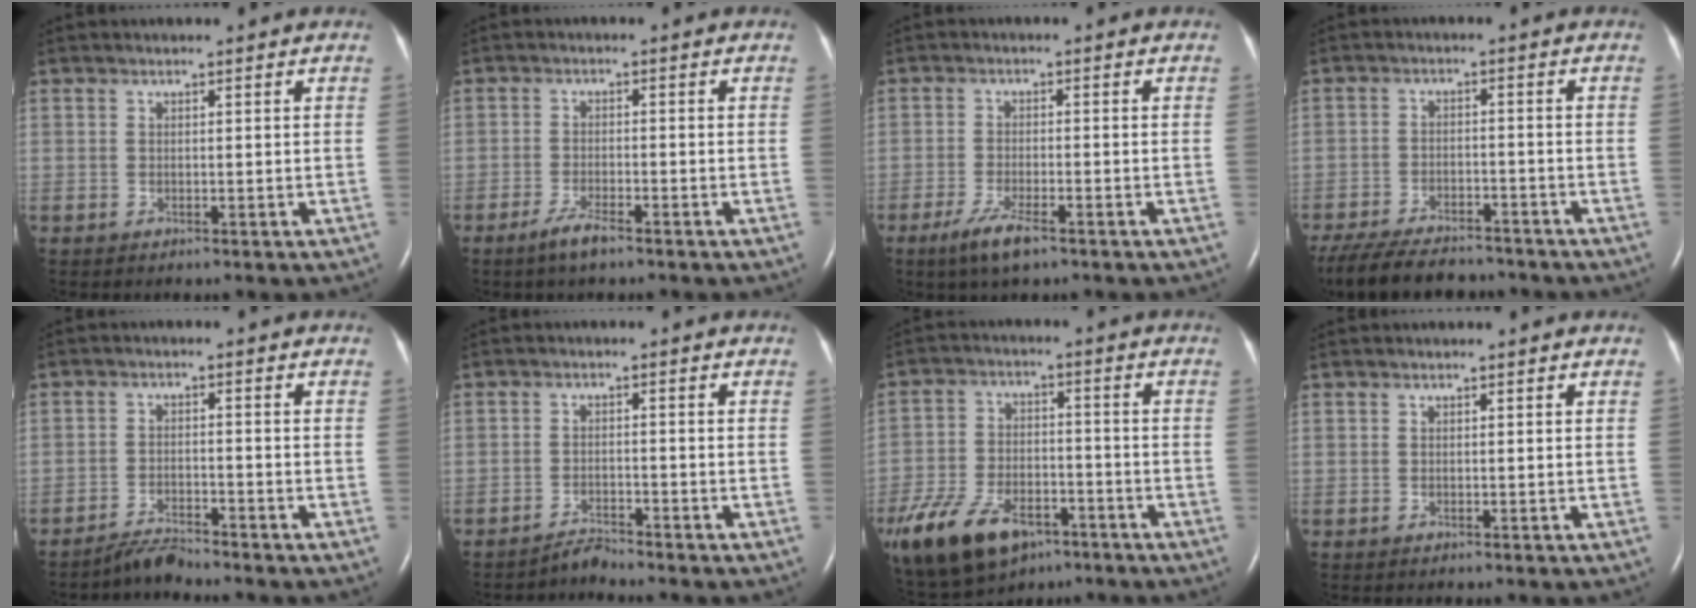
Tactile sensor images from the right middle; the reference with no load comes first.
{"total": 3.5, "force": [-2.6, 0.4, 2.3], "torque": [-0.056, -0.005, -0.049]}
{"total": 4.8, "force": [-3.1, 0.9, 3.6], "torque": [-0.083, -0.010, -0.055]}
{"total": 14.5, "force": [-12.3, 4.5, 6.3], "torque": [-0.140, -0.020, -0.189]}
{"total": 3.1, "force": [-3.1, -0.4, 0.2], "torque": [-0.011, -0.020, -0.057]}
{"total": 2.2, "force": [-2.1, -0.4, -0.3], "torque": [0.005, -0.015, -0.037]}
{"total": 19.4, "force": [-11.6, 10.7, 11.3], "torque": [-0.285, -0.016, -0.197]}
{"total": 0.0}